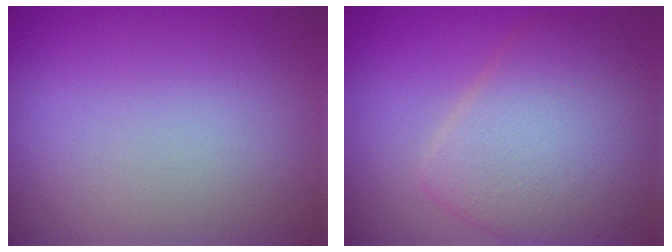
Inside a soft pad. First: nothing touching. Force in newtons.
{"total": 7.4, "press": 7.4, "slide": 0.1}